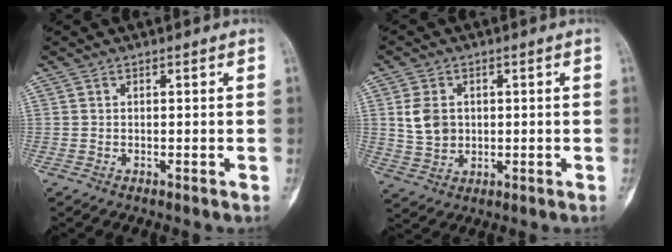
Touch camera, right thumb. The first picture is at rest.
{"total": 6.5, "force": [1.1, 5.1, 3.8], "torque": [-0.059, -0.003, 0.030]}